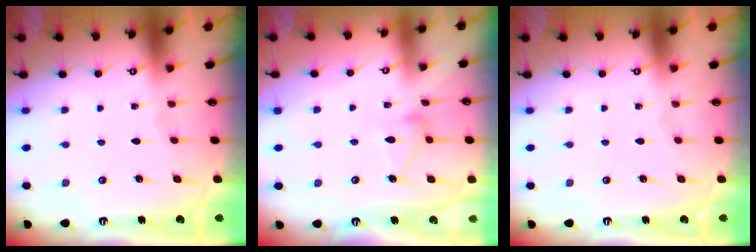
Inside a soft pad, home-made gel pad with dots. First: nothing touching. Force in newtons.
{"total": 11.5, "press": 11.4, "slide": 0.5}
{"total": 0.0}